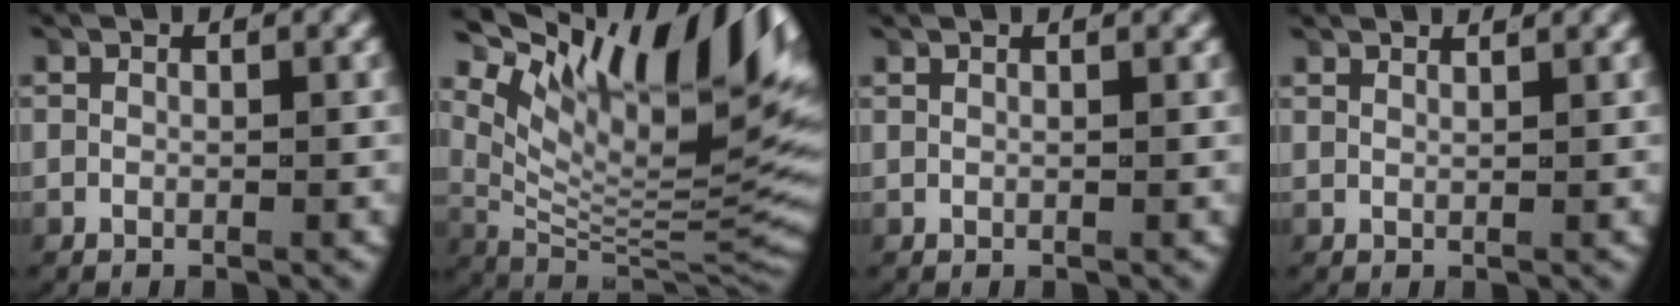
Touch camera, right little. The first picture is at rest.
{"total": 13.2, "force": [5.8, 5.1, 10.7], "torque": [-0.148, 0.003, 0.097]}
{"total": 0.5, "force": [0.5, -0.2, 0.1], "torque": [0.000, 0.001, 0.008]}
{"total": 1.1, "force": [1.1, -0.3, 0.1], "torque": [-0.001, 0.001, 0.021]}